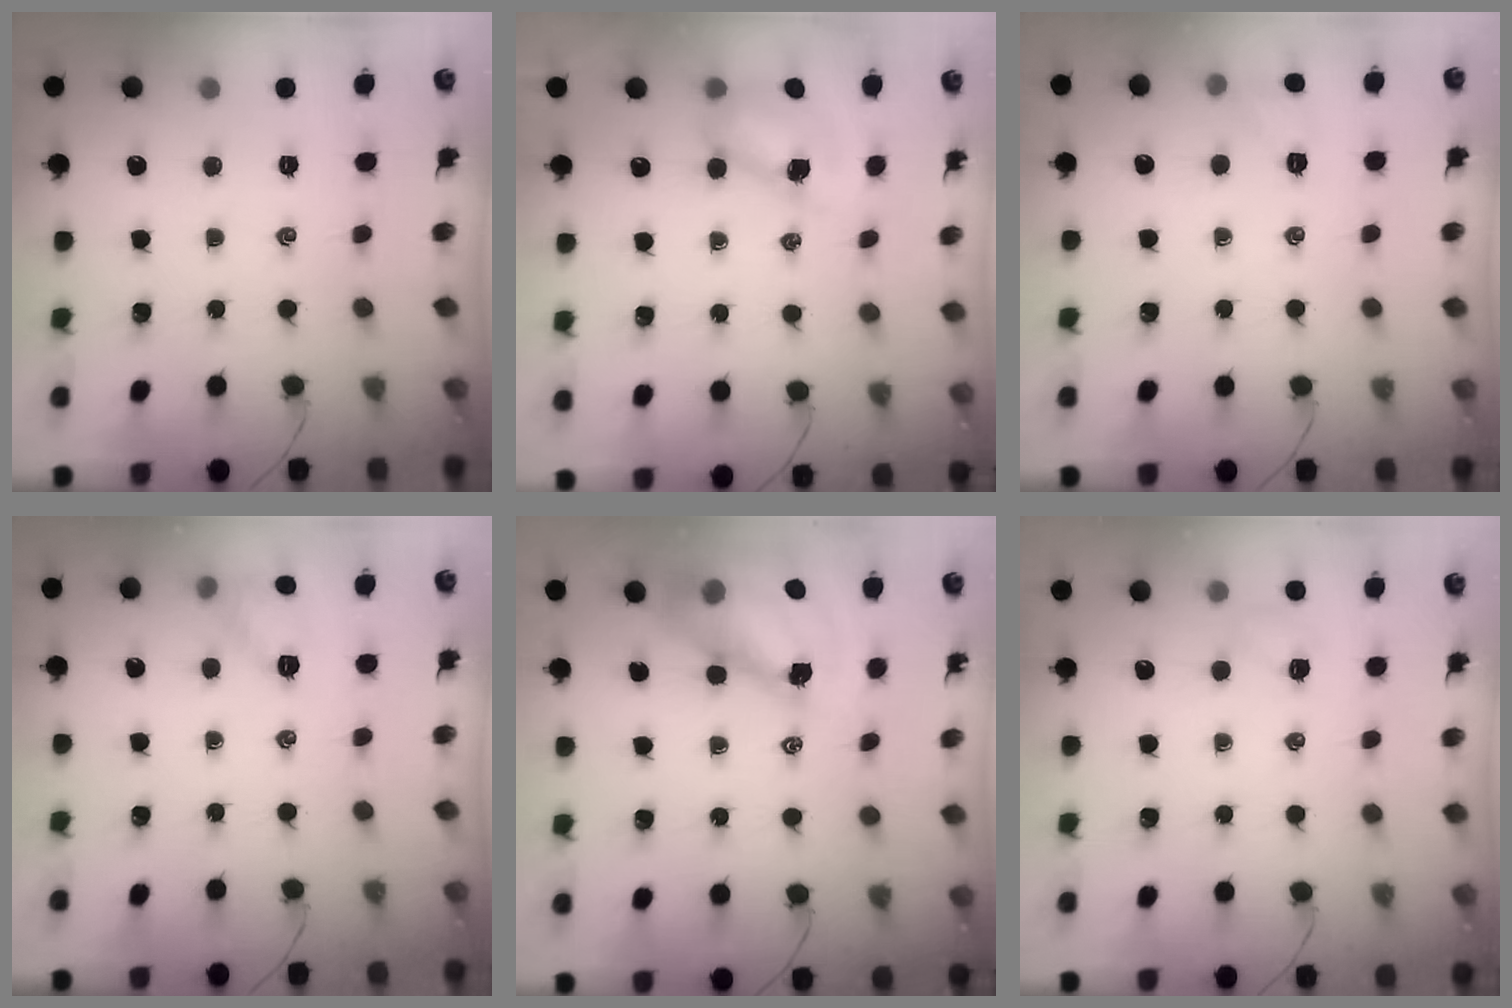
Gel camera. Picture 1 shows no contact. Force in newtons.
{"total": 8.6, "press": 8.4, "slide": 1.5}
{"total": 5.3, "press": 5.1, "slide": 1.4}
{"total": 8.0, "press": 7.9, "slide": 0.9}
{"total": 13.1, "press": 12.7, "slide": 3.5}
{"total": 4.3, "press": 4.1, "slide": 1.3}